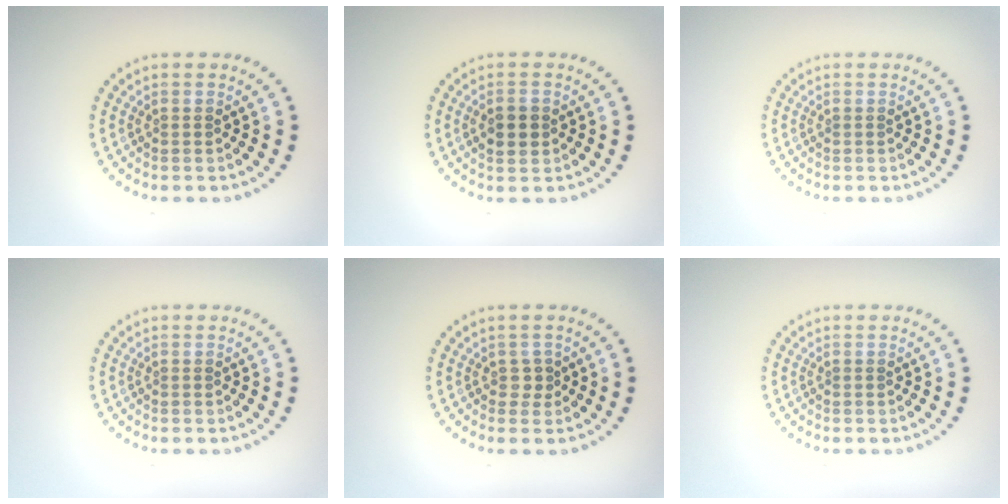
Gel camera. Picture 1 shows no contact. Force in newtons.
{"total": 2.5, "press": 2.5, "slide": 0.2}
{"total": 0.0}
{"total": 0.0}
{"total": 0.8, "press": 0.7, "slide": 0.4}
{"total": 0.0}